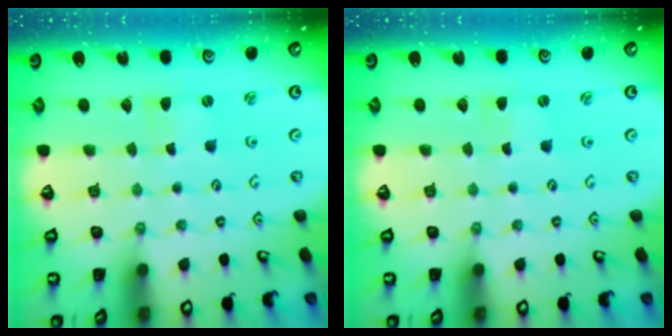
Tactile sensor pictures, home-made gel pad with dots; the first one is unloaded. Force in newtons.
{"total": 0.0}